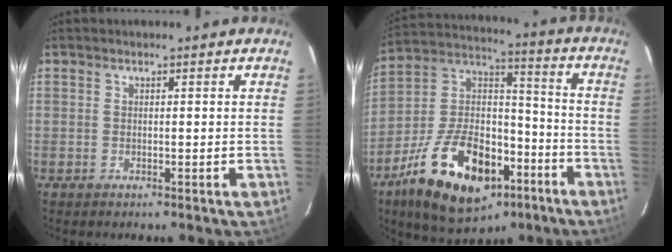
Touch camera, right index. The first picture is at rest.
{"total": 23.4, "force": [-12.2, 12.6, 15.5], "torque": [-0.304, 0.019, -0.188]}